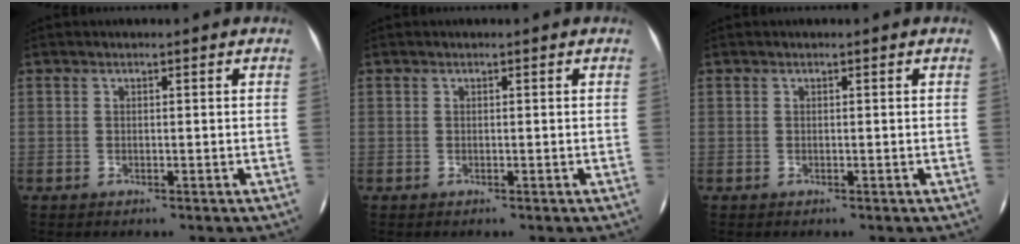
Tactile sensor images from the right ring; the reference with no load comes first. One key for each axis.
{"total": 0.0}
{"total": 0.0}